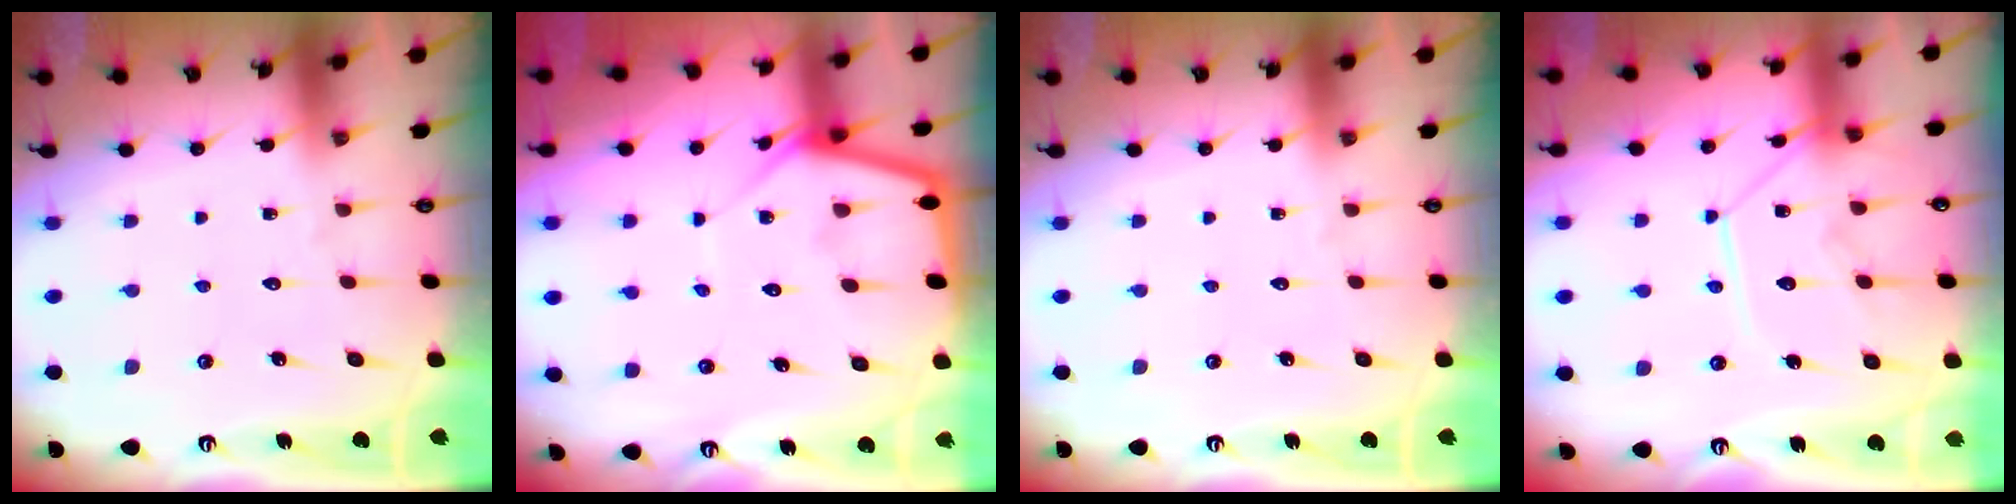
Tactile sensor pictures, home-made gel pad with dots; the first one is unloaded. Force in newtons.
{"total": 6.7, "press": 6.7, "slide": 0.6}
{"total": 0.0}
{"total": 12.0, "press": 11.9, "slide": 1.3}